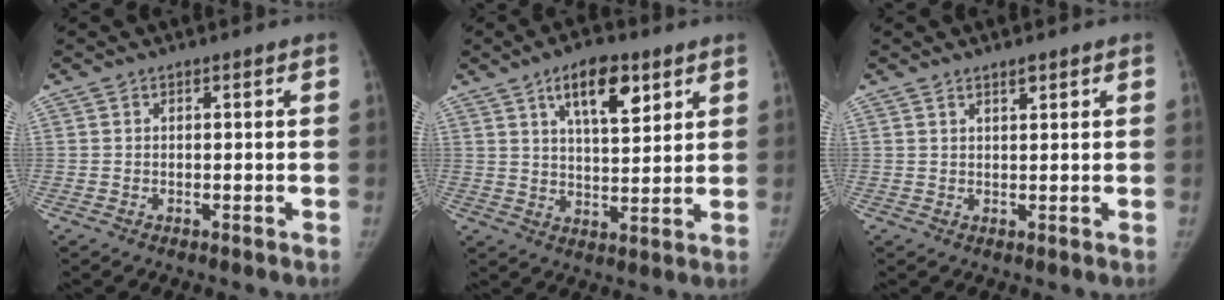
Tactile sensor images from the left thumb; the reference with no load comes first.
{"total": 10.7, "force": [5.7, 4.5, 7.9], "torque": [-0.106, -0.028, 0.094]}
{"total": 1.7, "force": [1.3, 0.5, 1.0], "torque": [-0.012, -0.008, 0.022]}